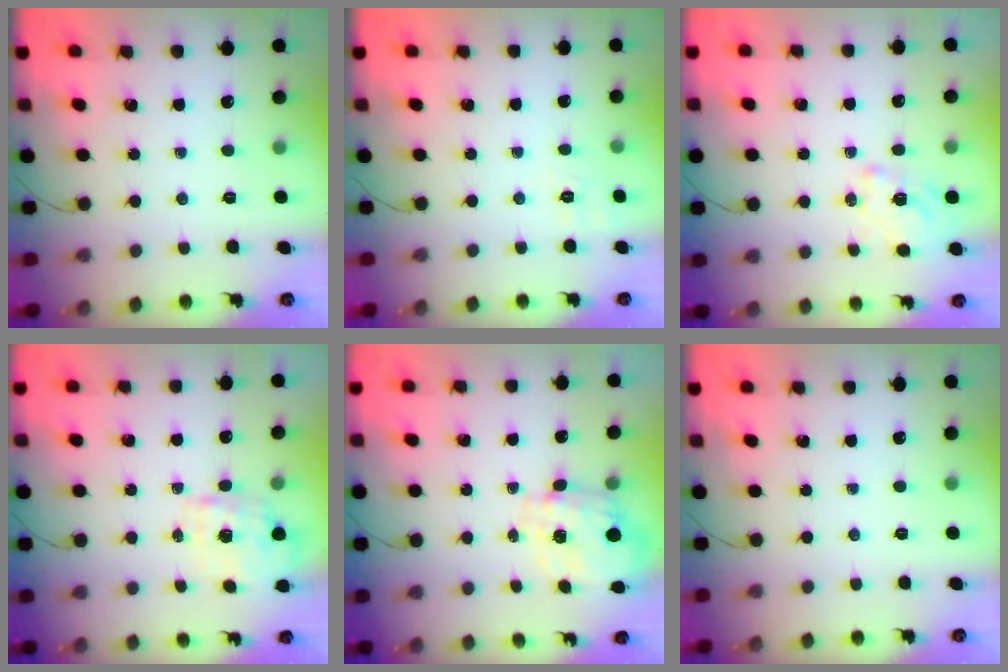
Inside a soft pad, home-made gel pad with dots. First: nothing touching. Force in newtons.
{"total": 5.9, "press": 5.6, "slide": 1.9}
{"total": 1.4, "press": 1.2, "slide": 0.8}
{"total": 1.7, "press": 1.6, "slide": 0.6}
{"total": 2.9, "press": 2.7, "slide": 1.1}
{"total": 0.0}